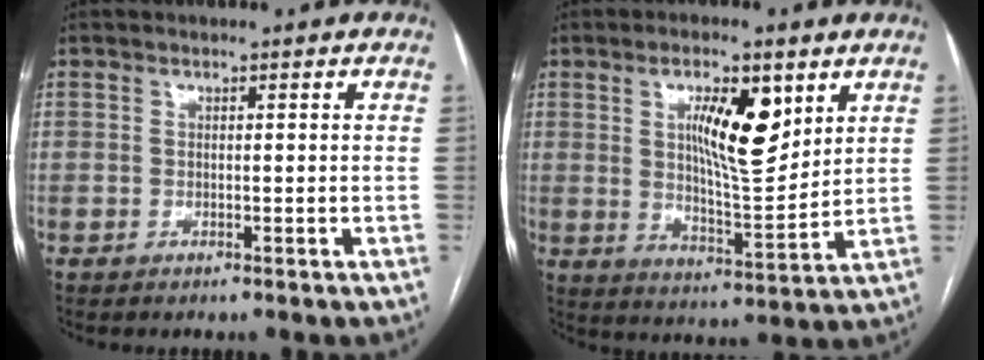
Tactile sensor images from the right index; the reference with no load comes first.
{"total": 10.8, "force": [4.3, 2.8, 9.5], "torque": [-0.160, -0.002, 0.077]}